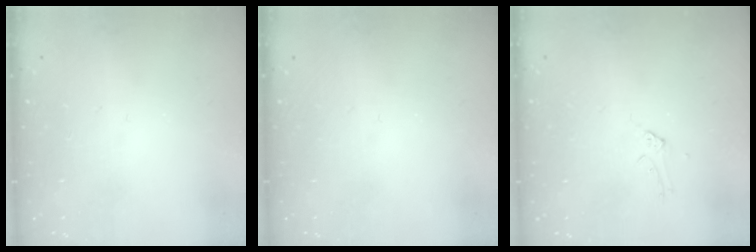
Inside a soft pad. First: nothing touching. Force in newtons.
{"total": 0.0}
{"total": 3.3, "press": 3.3, "slide": 0.3}